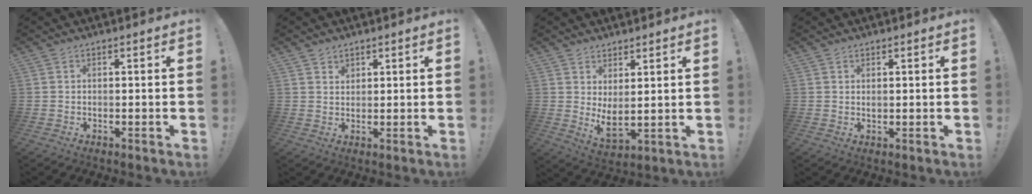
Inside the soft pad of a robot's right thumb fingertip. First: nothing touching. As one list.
[{"total": 2.2, "force": [1.7, 1.3, 0.3], "torque": [0.006, -0.014, 0.029]}, {"total": 5.8, "force": [3.0, 2.6, 4.2], "torque": [-0.053, -0.033, 0.059]}, {"total": 0.9, "force": [0.6, 0.5, 0.3], "torque": [-0.001, -0.003, 0.010]}]